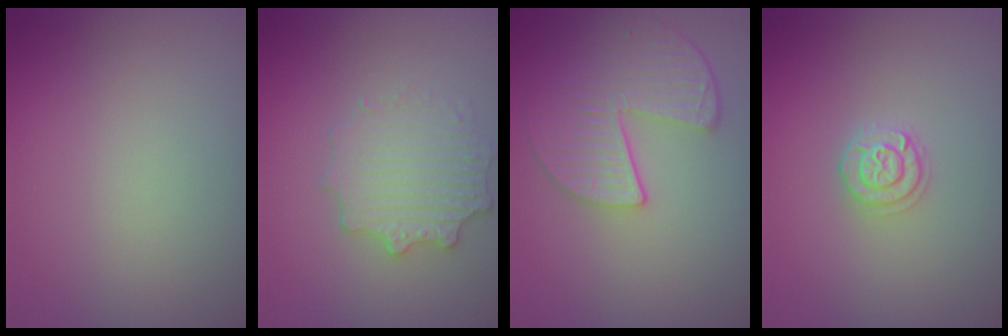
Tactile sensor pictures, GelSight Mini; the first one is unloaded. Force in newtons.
{"total": 3.0, "press": 2.9, "slide": 0.8}
{"total": 5.3, "press": 4.4, "slide": 3.0}
{"total": 1.7, "press": 1.7, "slide": 0.2}